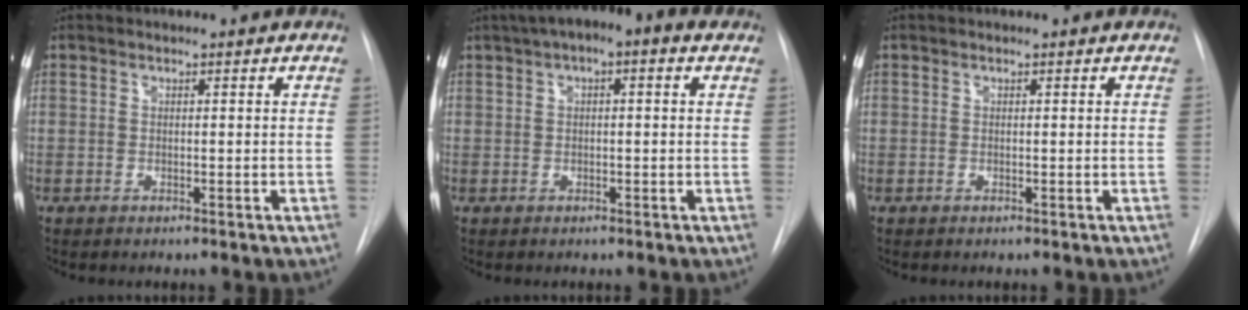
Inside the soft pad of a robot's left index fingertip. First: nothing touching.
{"total": 7.5, "force": [4.0, 2.2, 5.9], "torque": [-0.096, 0.038, 0.053]}
{"total": 0.0}